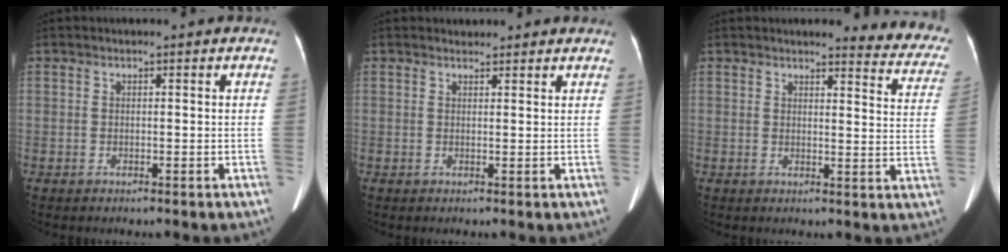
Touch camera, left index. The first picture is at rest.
{"total": 2.8, "force": [2.6, 0.8, 0.3], "torque": [-0.008, 0.015, 0.030]}
{"total": 10.4, "force": [9.9, 1.5, 2.7], "torque": [0.000, -0.057, 0.079]}